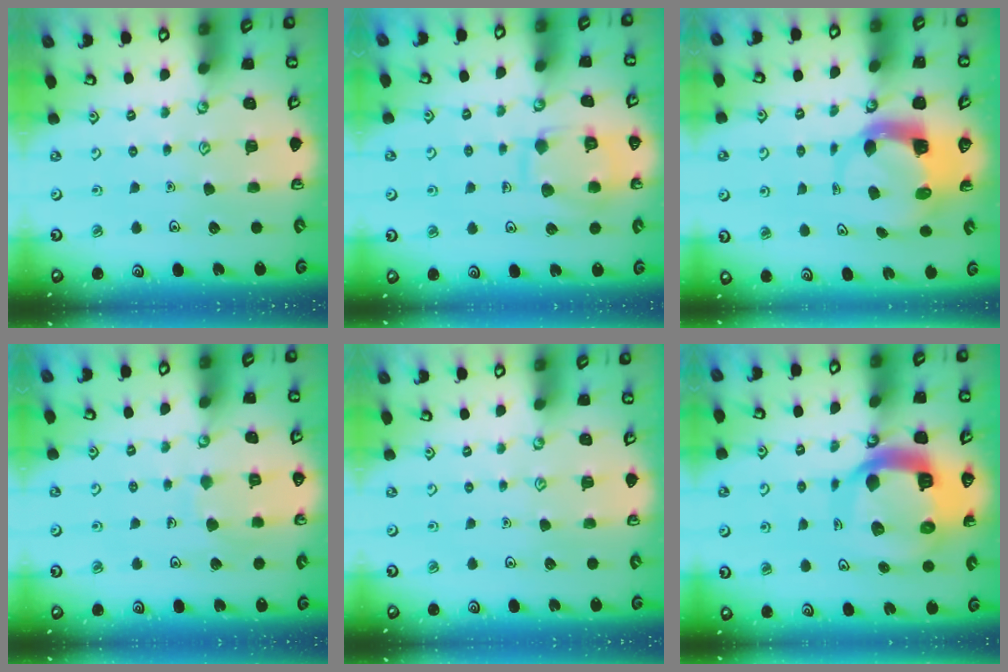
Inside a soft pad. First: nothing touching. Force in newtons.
{"total": 10.6, "press": 10.6, "slide": 0.2}
{"total": 4.0, "press": 3.9, "slide": 0.6}
{"total": 4.6, "press": 4.6, "slide": 0.4}
{"total": 0.0}
{"total": 15.7, "press": 15.6, "slide": 1.7}